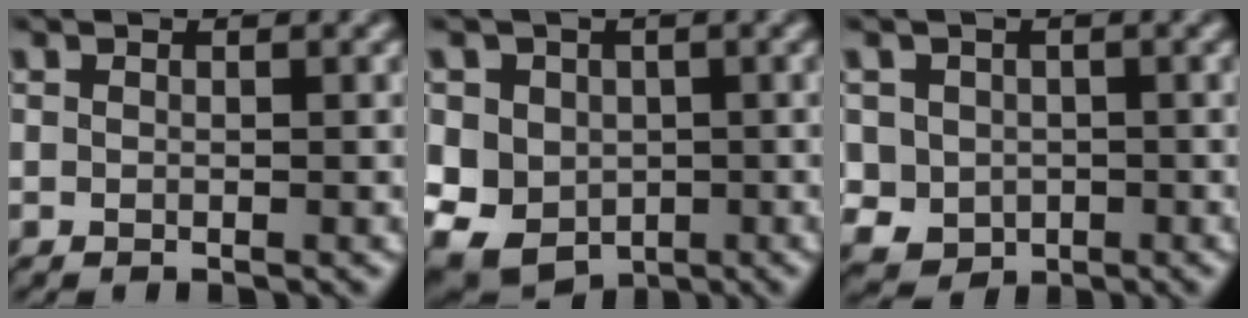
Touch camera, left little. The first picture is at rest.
{"total": 6.3, "force": [-0.4, 5.7, 2.7], "torque": [-0.046, 0.011, -0.030]}
{"total": 4.4, "force": [-0.2, 4.2, 1.4], "torque": [-0.024, 0.017, -0.021]}